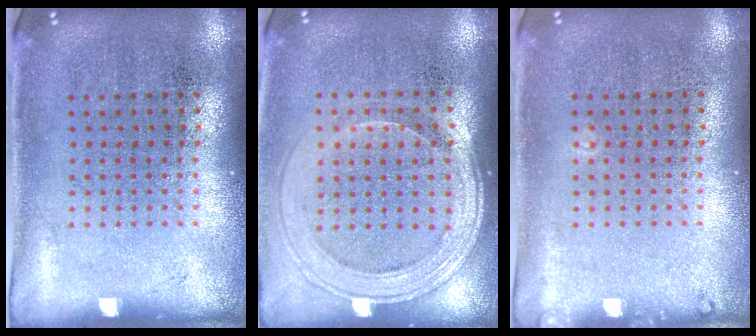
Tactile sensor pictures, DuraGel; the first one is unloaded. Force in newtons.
{"total": 1.6, "press": 1.4, "slide": 0.7}
{"total": 0.7, "press": 0.7, "slide": 0.2}